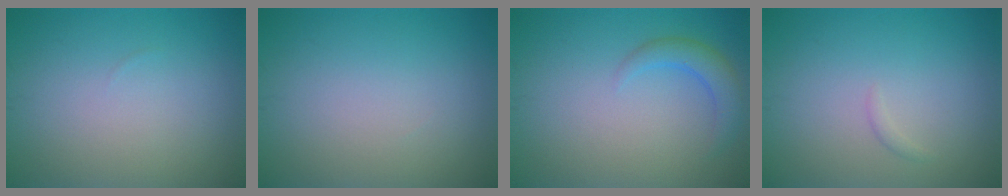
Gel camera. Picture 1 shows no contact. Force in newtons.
{"total": 0.0}
{"total": 2.6, "press": 2.5, "slide": 0.2}
{"total": 0.5, "press": 0.5, "slide": 0.1}